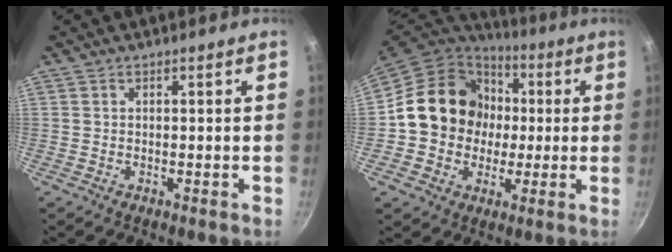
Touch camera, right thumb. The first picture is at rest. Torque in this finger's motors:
{"motor_torque": [1.38, 3.09, 0.90, -1.08, 0.13]}